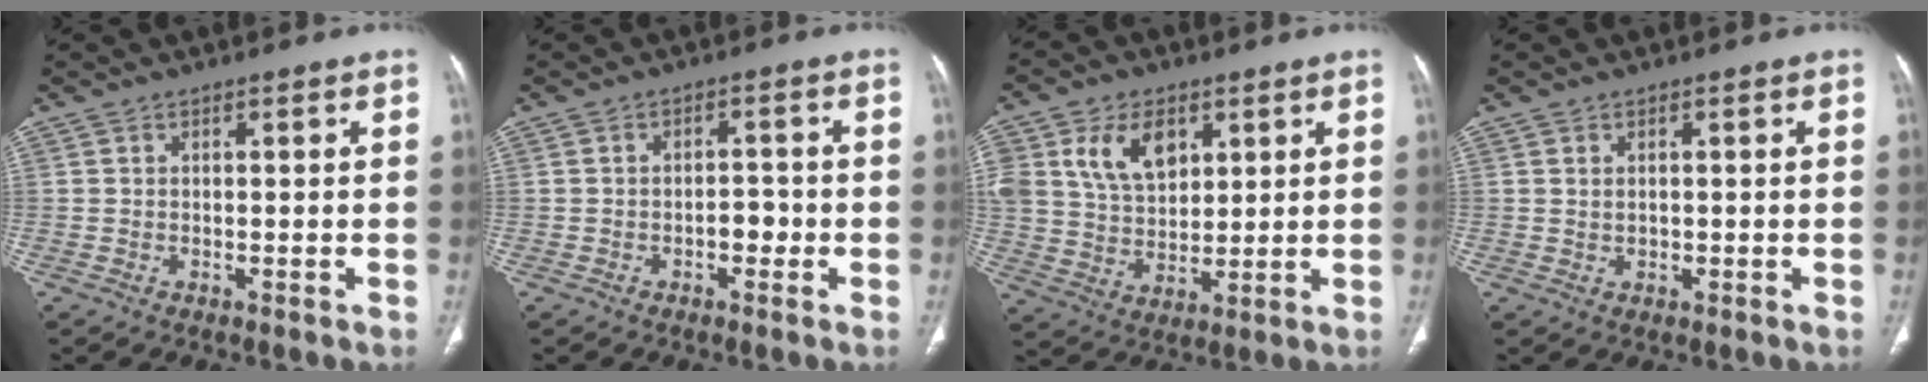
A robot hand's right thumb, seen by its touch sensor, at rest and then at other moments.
{"total": 3.0, "force": [-1.1, 1.8, 2.1], "torque": [-0.017, 0.013, -0.019]}
{"total": 12.8, "force": [5.2, 8.6, 7.9], "torque": [-0.121, -0.014, 0.109]}
{"total": 1.0, "force": [0.3, 0.8, 0.6], "torque": [-0.011, -0.002, 0.010]}